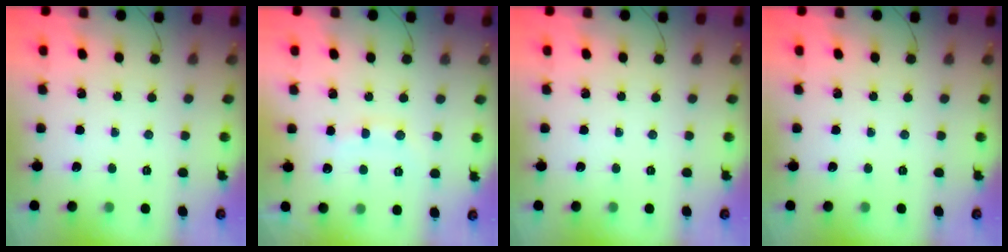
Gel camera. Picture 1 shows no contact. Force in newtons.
{"total": 8.9, "press": 8.9, "slide": 0.9}
{"total": 0.0}
{"total": 0.0}